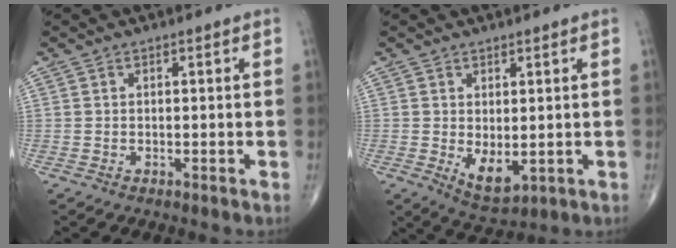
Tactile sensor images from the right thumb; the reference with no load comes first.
{"total": 5.7, "force": [-0.5, 2.9, 4.9], "torque": [-0.070, -0.013, 0.009]}